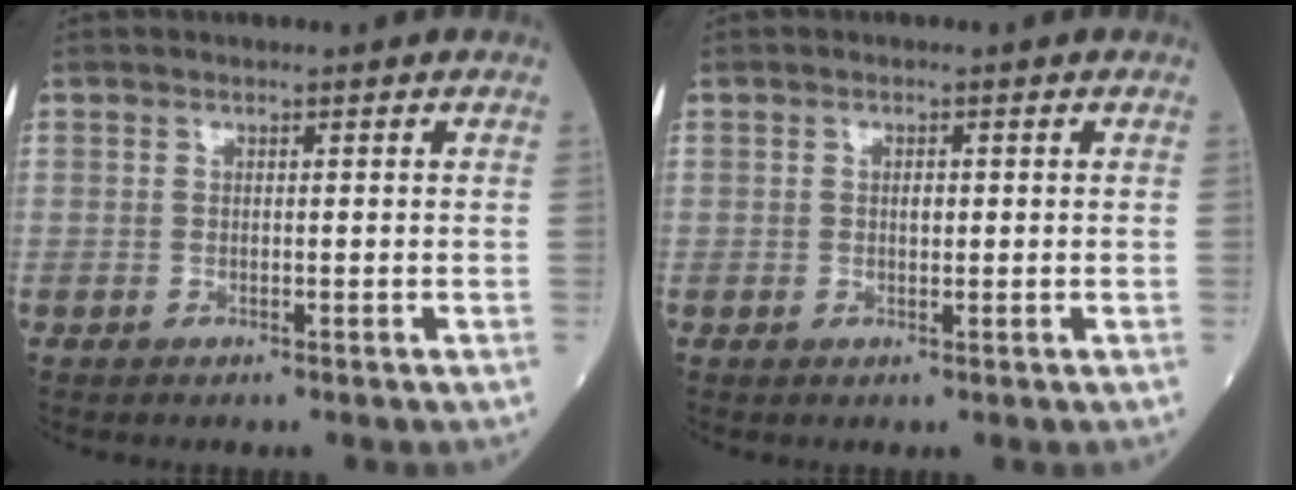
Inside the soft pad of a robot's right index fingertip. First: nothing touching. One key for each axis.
{"total": 1.2, "fx": 0.1, "fy": 0.7, "fz": 1.0, "tx": -0.016, "ty": 0.001, "tz": 0.001}